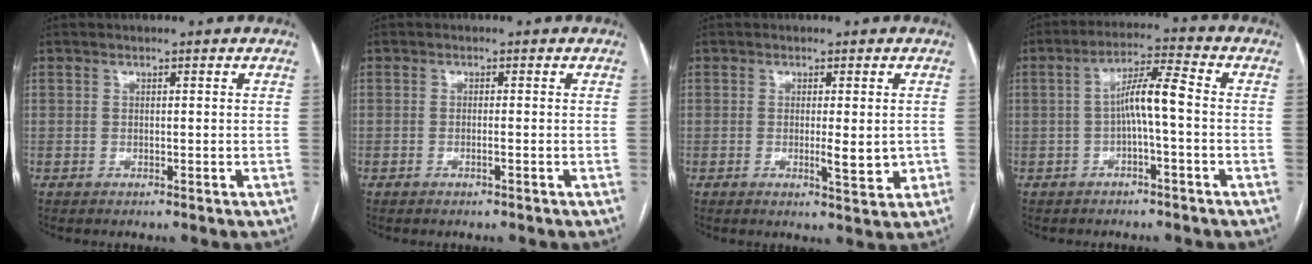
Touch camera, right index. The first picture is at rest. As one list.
[{"total": 0.8, "force": [-0.4, -0.1, 0.7], "torque": [-0.013, 0.000, -0.006]}, {"total": 4.0, "force": [-0.5, 1.0, 3.9], "torque": [-0.055, -0.006, -0.006]}, {"total": 6.4, "force": [-0.6, 0.5, 6.3], "torque": [-0.109, 0.023, -0.011]}]